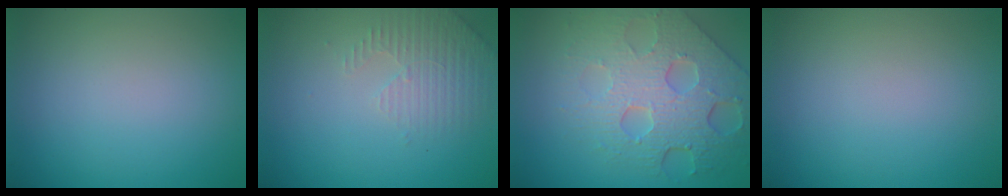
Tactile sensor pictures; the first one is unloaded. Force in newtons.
{"total": 2.8, "press": 2.7, "slide": 0.8}
{"total": 8.0, "press": 5.5, "slide": 5.9}
{"total": 0.0}